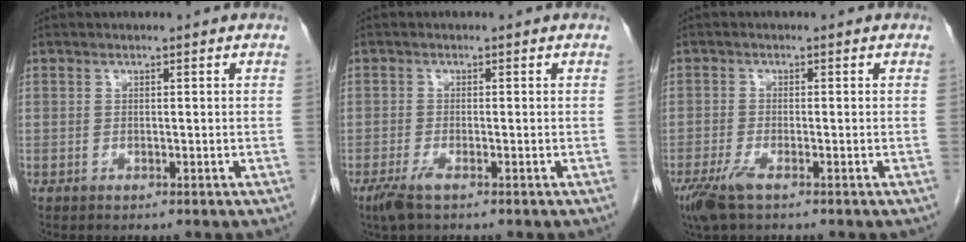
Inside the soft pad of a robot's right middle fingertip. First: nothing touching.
{"total": 2.6, "force": [-1.6, 0.4, 2.0], "torque": [-0.046, -0.006, -0.034]}
{"total": 4.0, "force": [-2.5, 0.8, 3.0], "torque": [-0.069, -0.011, -0.048]}